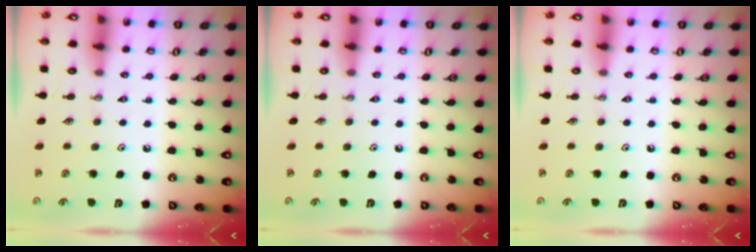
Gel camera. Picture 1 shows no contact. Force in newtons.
{"total": 0.0}
{"total": 0.0}